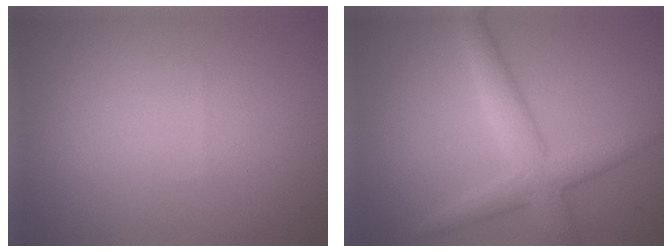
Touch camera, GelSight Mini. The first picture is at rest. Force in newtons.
{"total": 4.1, "press": 4.1, "slide": 0.2}